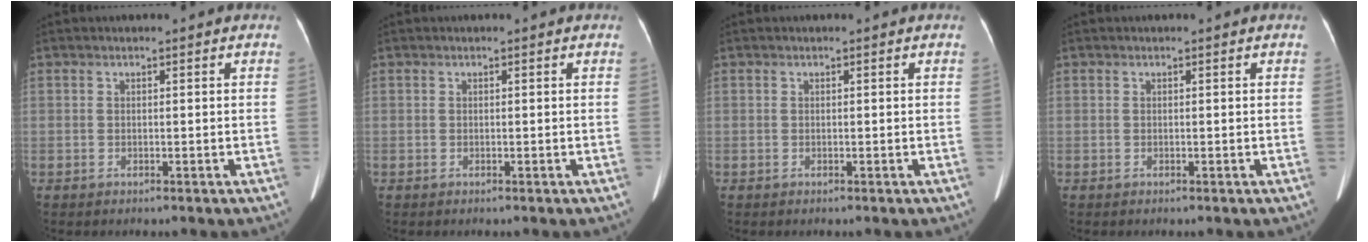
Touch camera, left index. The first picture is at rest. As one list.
[{"total": 0.0}, {"total": 0.0}, {"total": 0.0}]